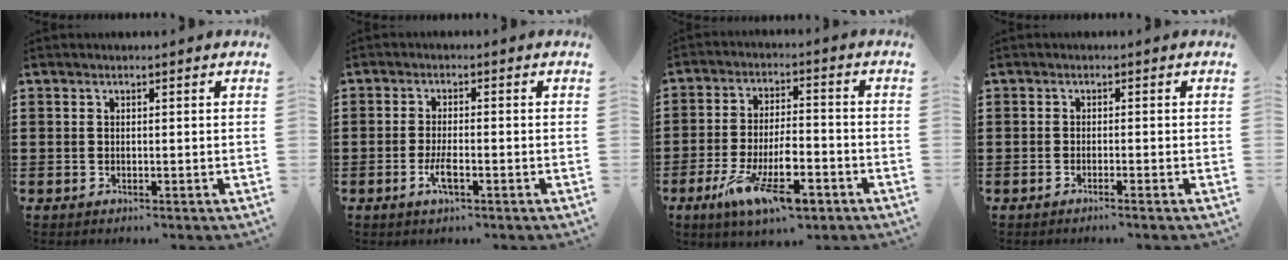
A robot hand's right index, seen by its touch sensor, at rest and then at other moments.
{"total": 3.1, "force": [-1.3, 0.7, 2.7], "torque": [-0.060, -0.003, -0.026]}
{"total": 11.8, "force": [-5.8, 4.2, 9.3], "torque": [-0.189, 0.007, -0.105]}
{"total": 1.0, "force": [-0.8, -0.2, 0.5], "torque": [-0.011, -0.002, -0.015]}